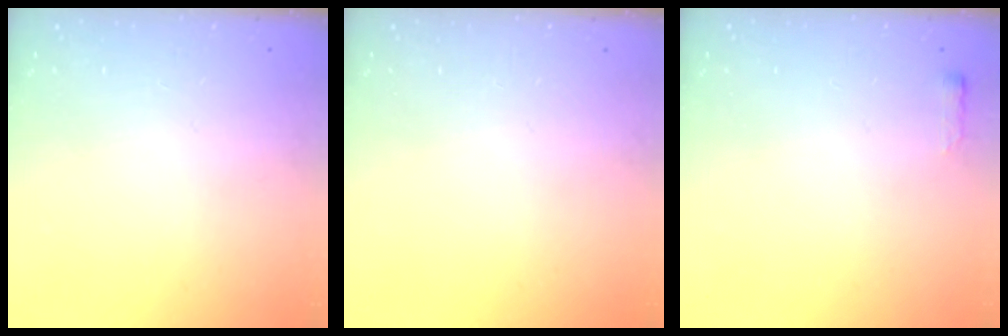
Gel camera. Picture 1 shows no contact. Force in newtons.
{"total": 0.0}
{"total": 2.4, "press": 2.4, "slide": 0.4}